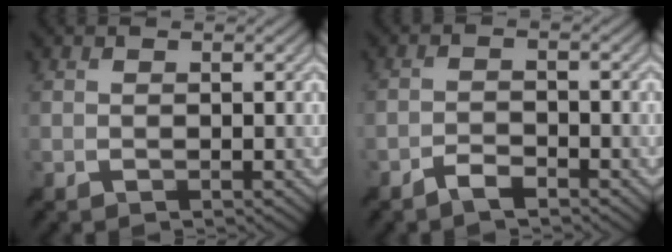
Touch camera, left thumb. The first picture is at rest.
{"total": 2.4, "force": [-2.0, 0.6, 1.2], "torque": [-0.027, 0.002, -0.042]}